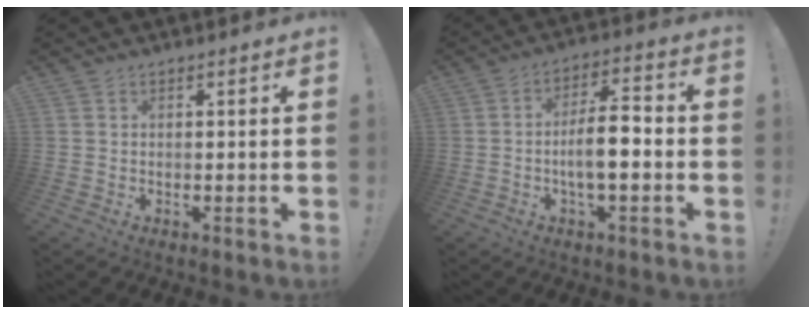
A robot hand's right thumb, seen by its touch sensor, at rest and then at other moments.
{"total": 9.8, "force": [-2.2, 3.4, 8.9], "torque": [-0.163, 0.016, -0.042]}